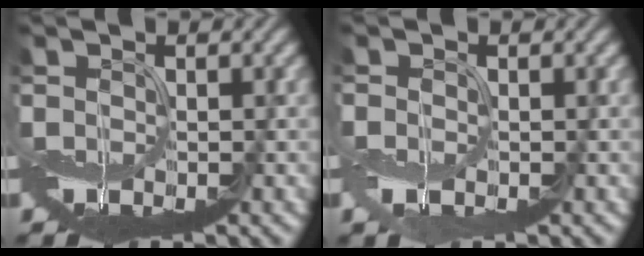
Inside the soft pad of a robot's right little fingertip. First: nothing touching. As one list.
[{"total": 1.1, "force": [-0.5, 0.7, 0.7], "torque": [-0.021, -0.003, -0.010]}]